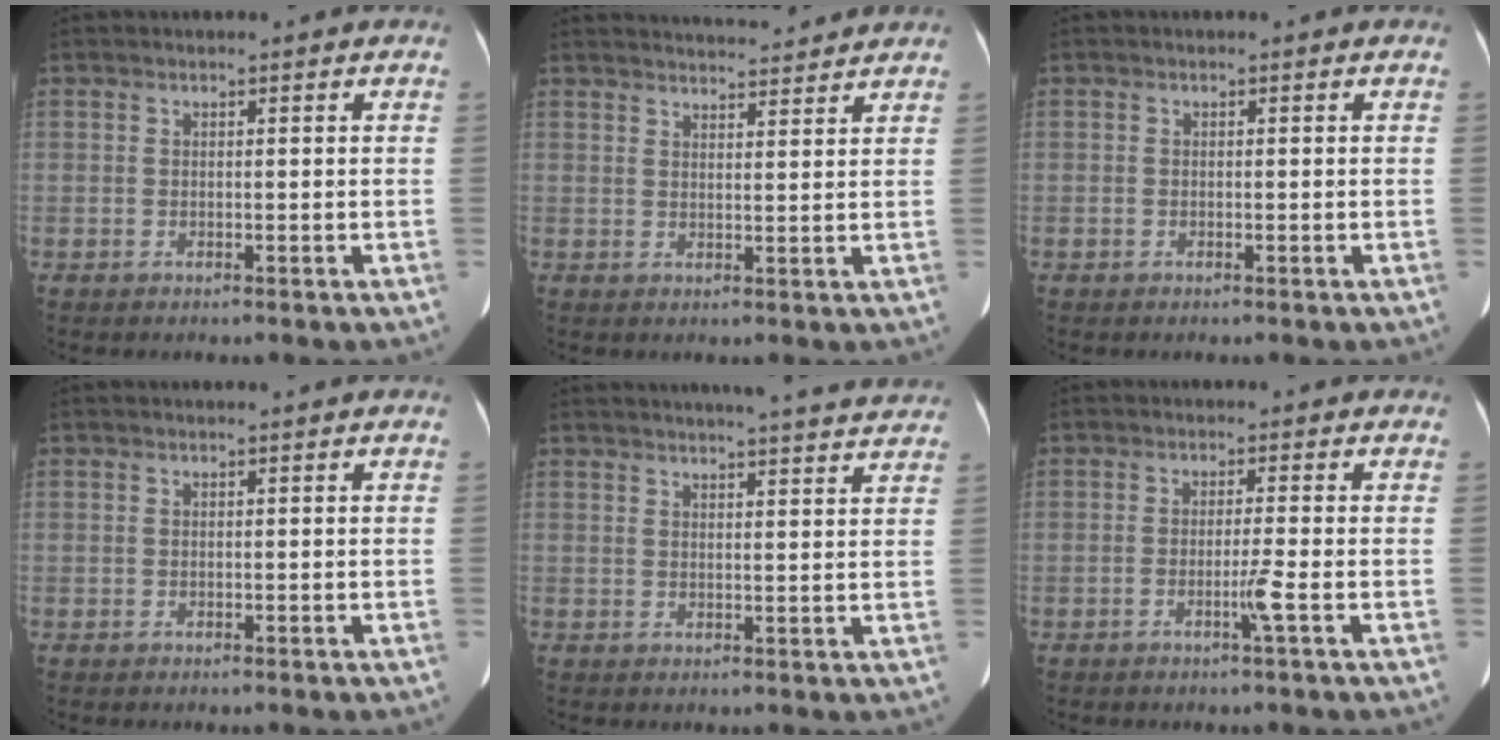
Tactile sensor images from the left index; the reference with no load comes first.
{"total": 7.7, "force": [7.5, 0.4, 1.6], "torque": [-0.025, 0.018, 0.096]}
{"total": 0.5, "force": [-0.3, 0.4, 0.1], "torque": [-0.004, 0.002, -0.006]}
{"total": 0.0}
{"total": 15.2, "force": [14.1, 1.1, 5.6], "torque": [-0.071, 0.003, 0.164]}
{"total": 2.4, "force": [-1.1, -0.7, 2.0], "torque": [-0.040, -0.005, -0.020]}